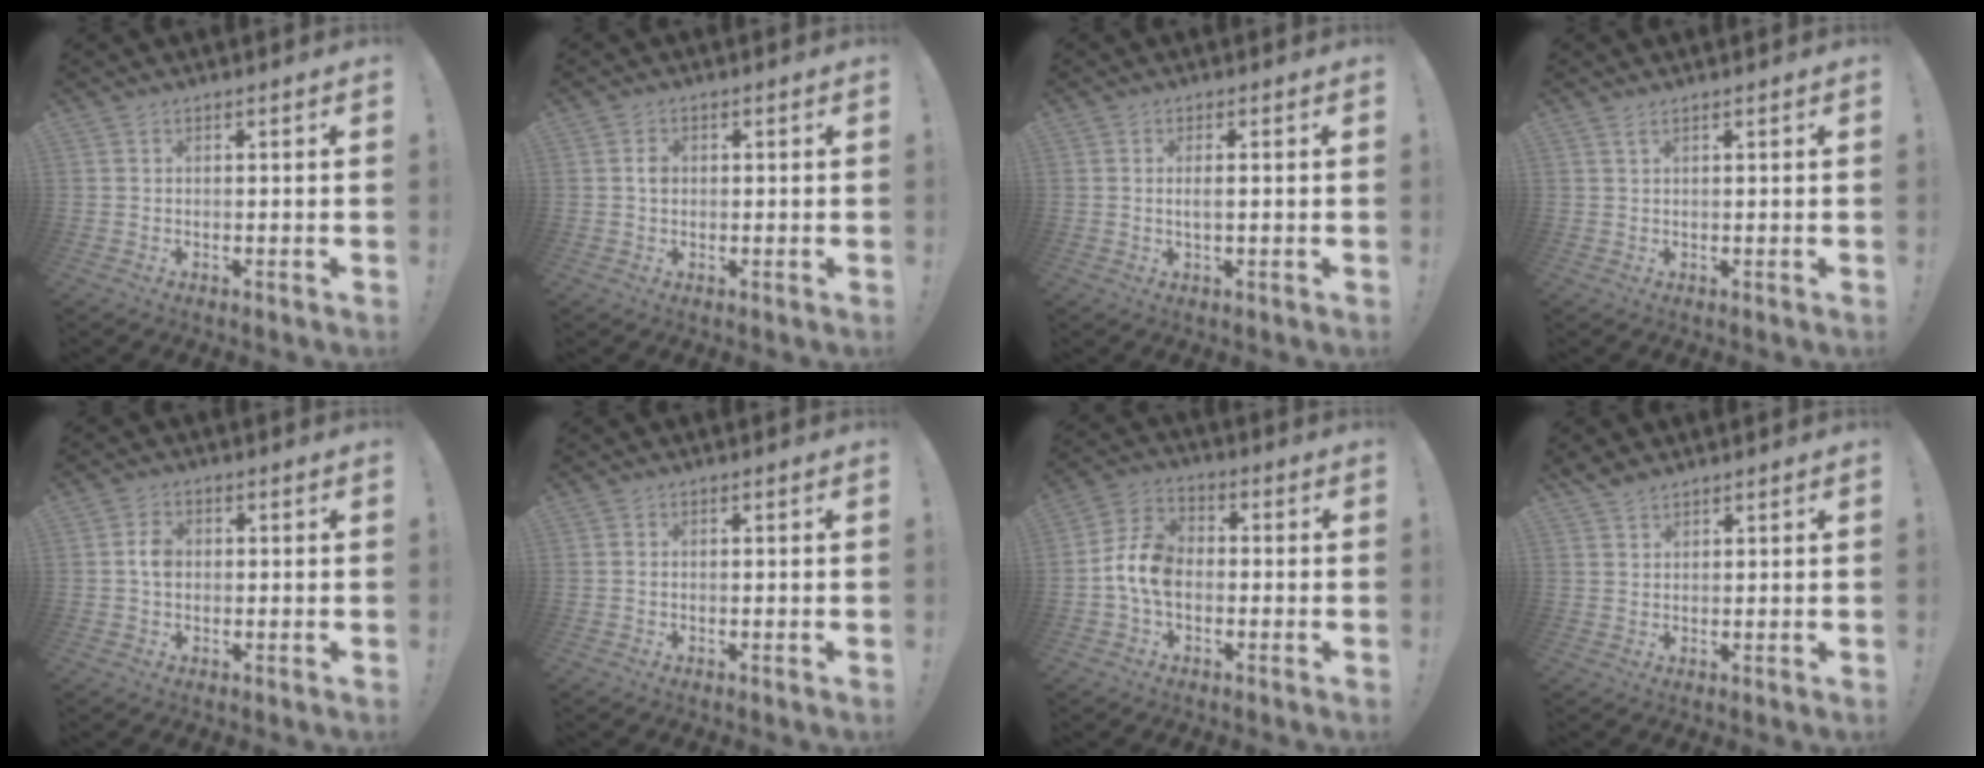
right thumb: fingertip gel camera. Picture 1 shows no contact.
{"total": 2.1, "force": [-0.1, 1.7, 1.3], "torque": [-0.012, 0.001, -0.004]}
{"total": 2.3, "force": [0.0, 0.3, 2.3], "torque": [-0.042, -0.001, -0.001]}
{"total": 1.5, "force": [0.9, 0.1, 1.2], "torque": [-0.034, 0.004, 0.017]}
{"total": 3.8, "force": [-0.1, 2.7, 2.7], "torque": [-0.038, 0.005, -0.005]}
{"total": 0.0}
{"total": 10.4, "force": [-2.4, 7.0, 7.3], "torque": [-0.139, 0.021, -0.037]}
{"total": 2.6, "force": [2.2, 1.1, 1.0], "torque": [-0.022, -0.011, 0.042]}